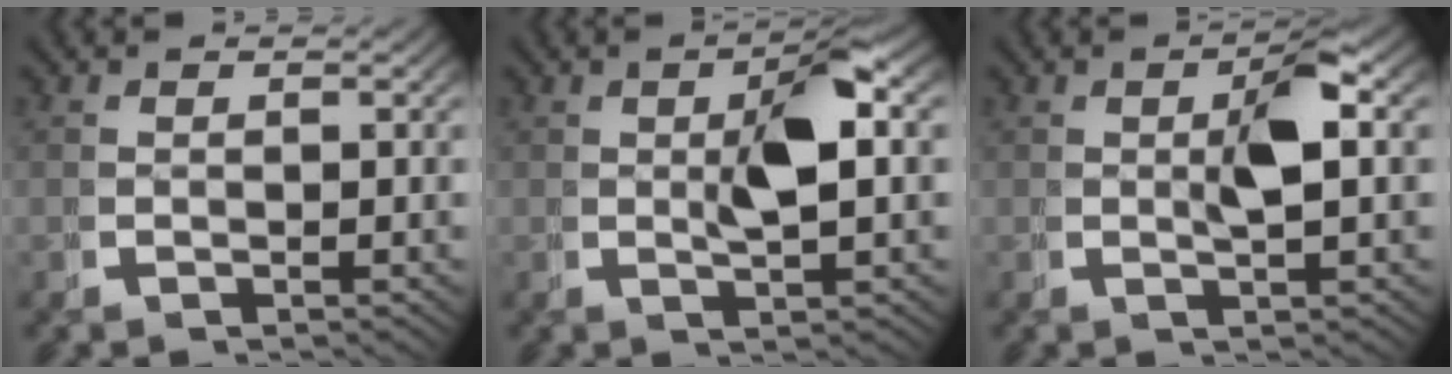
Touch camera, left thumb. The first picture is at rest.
{"total": 4.8, "force": [0.9, 1.4, 4.5], "torque": [-0.076, 0.008, 0.014]}
{"total": 3.7, "force": [0.8, 1.1, 3.5], "torque": [-0.061, 0.008, 0.009]}